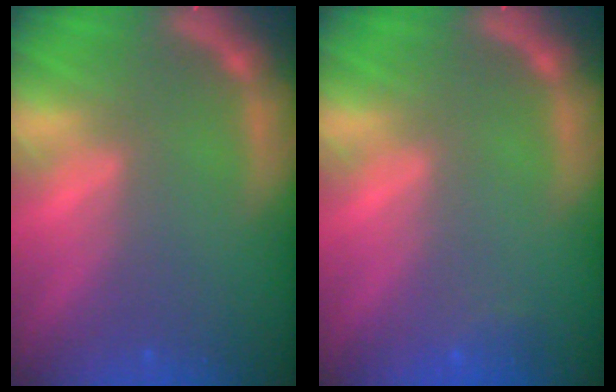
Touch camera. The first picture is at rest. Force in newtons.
{"total": 1.4}